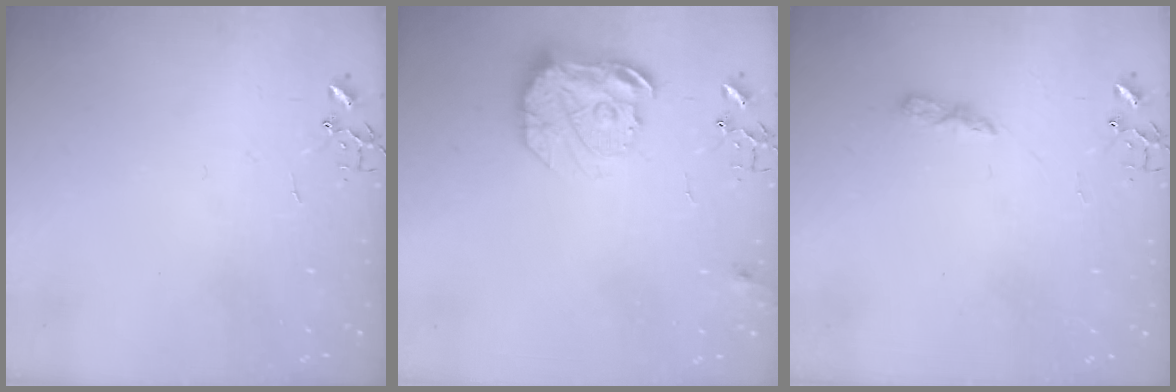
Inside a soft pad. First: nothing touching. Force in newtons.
{"total": 16.2, "press": 16.1, "slide": 1.4}
{"total": 4.6, "press": 4.6, "slide": 0.6}